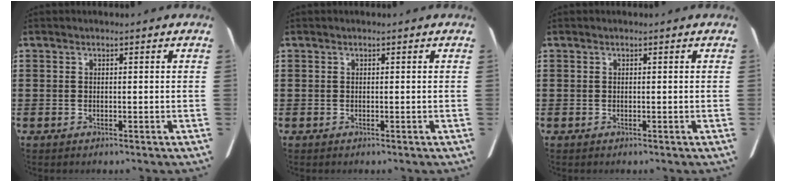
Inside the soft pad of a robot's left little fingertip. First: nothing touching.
{"total": 0.0}
{"total": 0.0}